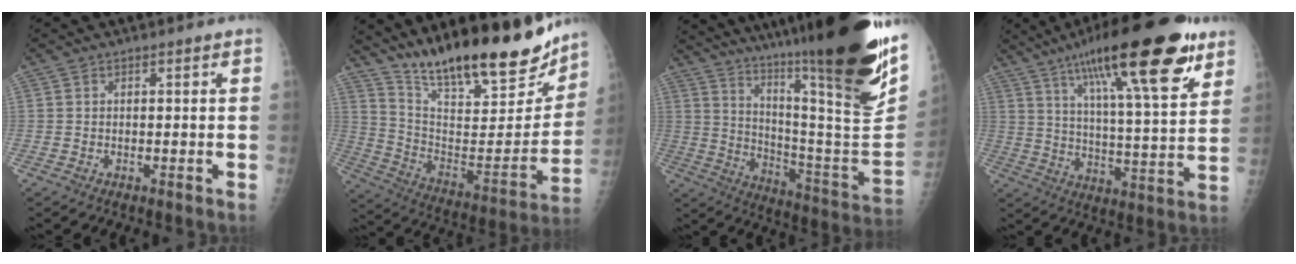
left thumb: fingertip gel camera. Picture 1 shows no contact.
{"total": 26.6, "force": [20.9, 7.0, 14.9], "torque": [-0.205, -0.093, 0.329]}
{"total": 35.0, "force": [23.9, 4.0, 25.3], "torque": [-0.326, -0.118, 0.353]}
{"total": 25.2, "force": [14.7, 5.7, 19.7], "torque": [-0.295, -0.034, 0.229]}